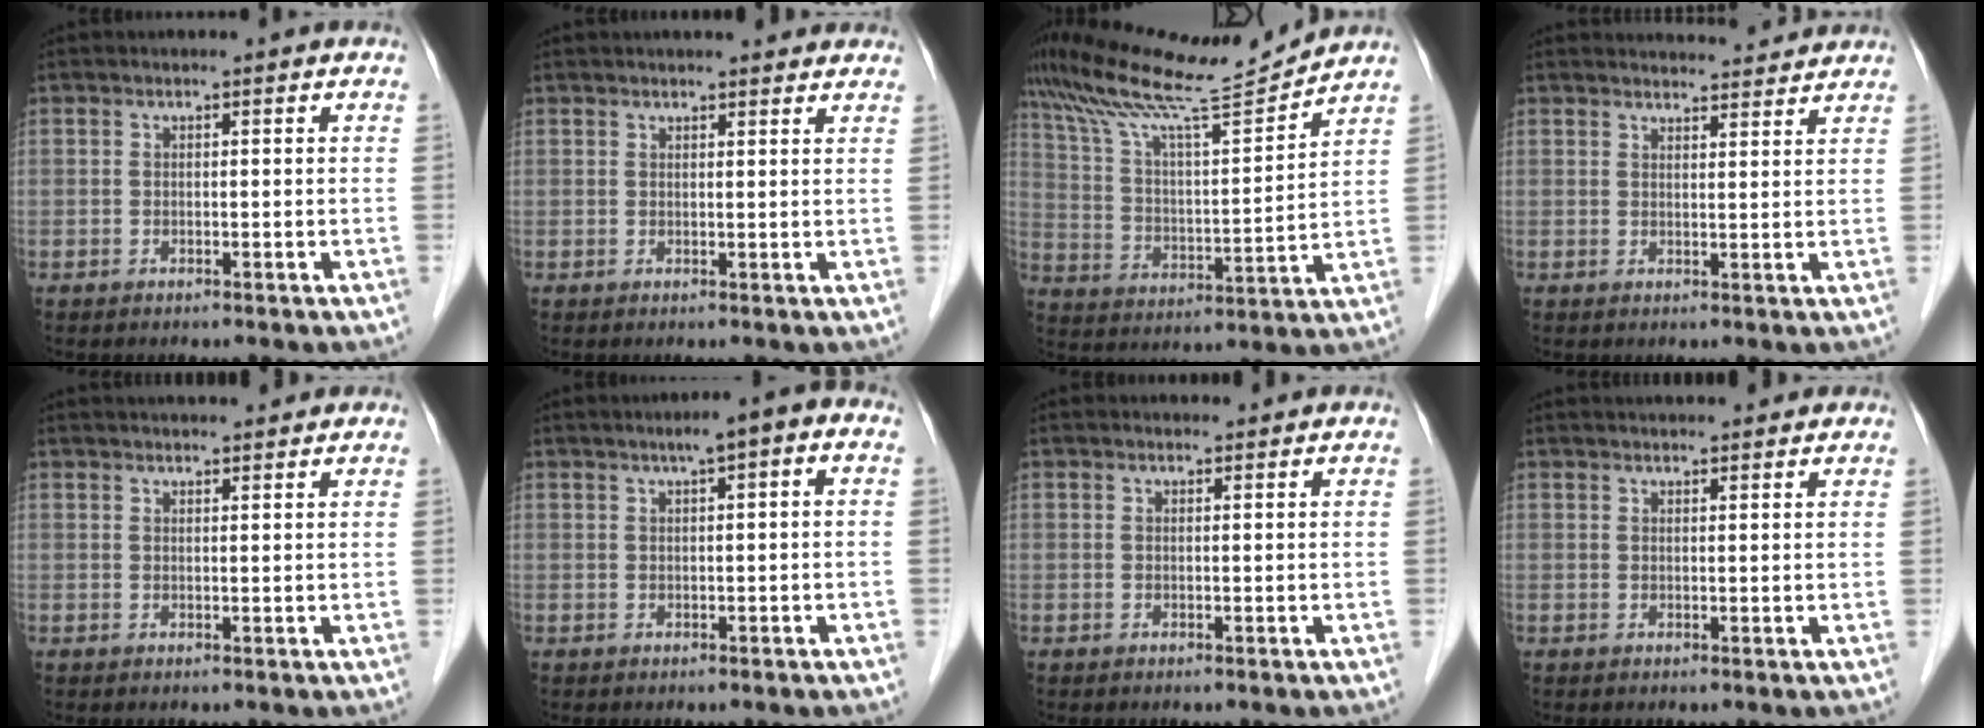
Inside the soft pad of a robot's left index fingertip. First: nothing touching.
{"total": 7.1, "force": [6.3, 1.3, 3.0], "torque": [-0.035, 0.019, 0.072]}
{"total": 15.4, "force": [14.1, -0.6, 6.2], "torque": [-0.124, -0.004, 0.241]}
{"total": 7.7, "force": [7.6, 0.8, 1.1], "torque": [-0.008, 0.011, 0.085]}
{"total": 8.0, "force": [7.3, 1.4, 3.1], "torque": [-0.039, 0.028, 0.091]}
{"total": 3.8, "force": [1.4, 0.7, 3.5], "torque": [-0.049, 0.017, 0.015]}
{"total": 1.4, "force": [1.3, 0.4, 0.1], "torque": [-0.008, 0.010, 0.018]}
{"total": 8.4, "force": [7.6, 1.7, 3.2], "torque": [-0.040, 0.029, 0.092]}